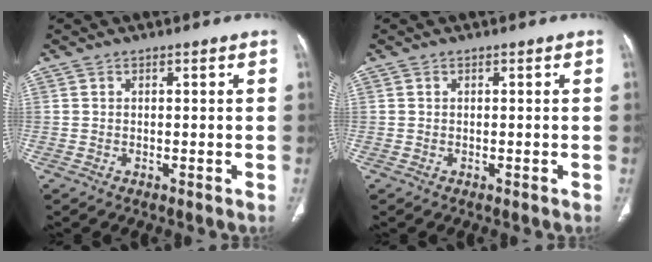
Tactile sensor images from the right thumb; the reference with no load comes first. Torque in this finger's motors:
{"motor_torque": [0.02, -0.11, 0.17, 0.09, 0.00]}